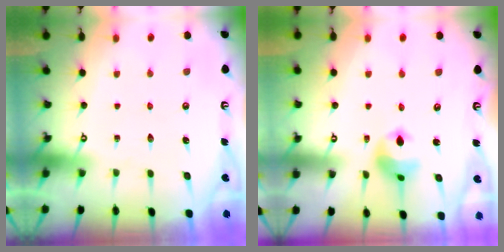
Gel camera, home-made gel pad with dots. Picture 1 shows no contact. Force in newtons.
{"total": 9.4, "press": 9.4, "slide": 0.5}